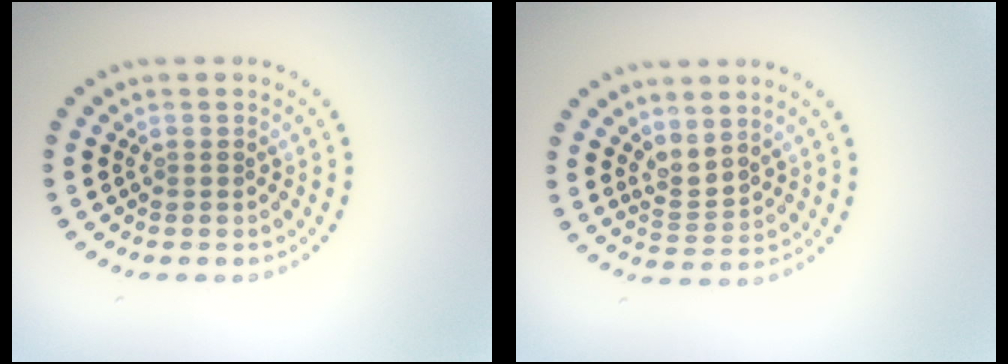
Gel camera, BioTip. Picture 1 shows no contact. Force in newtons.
{"total": 2.2, "press": 1.5, "slide": 1.7}